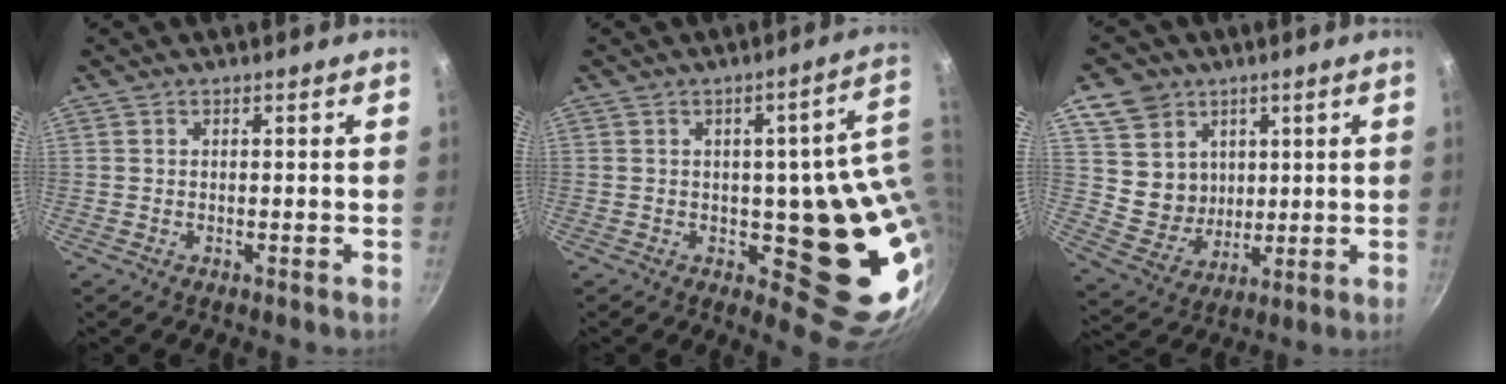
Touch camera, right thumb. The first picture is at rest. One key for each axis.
{"total": 17.2, "fx": 0.9, "fy": 7.7, "fz": 15.3, "tx": -0.111, "ty": -0.027, "tz": 0.020}
{"total": 11.9, "fx": 4.6, "fy": 10.2, "fz": 4.1, "tx": -0.044, "ty": -0.023, "tz": 0.097}